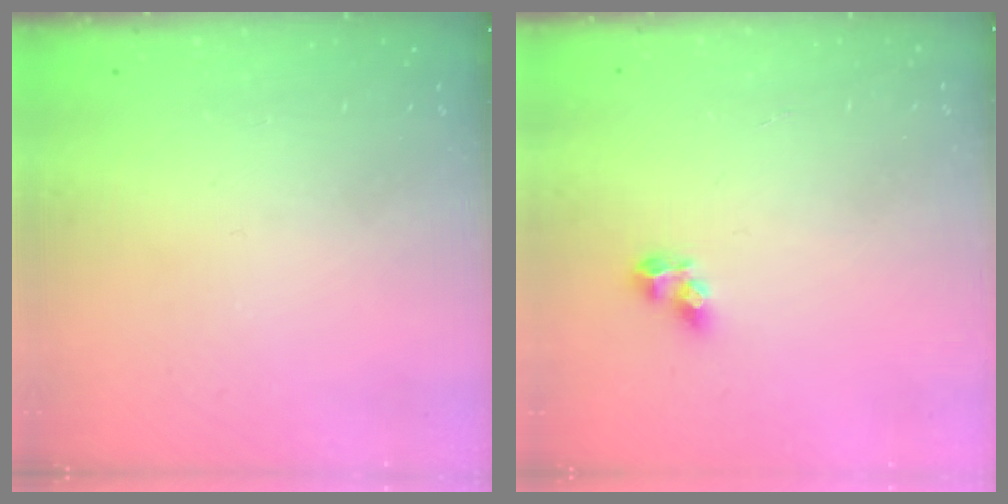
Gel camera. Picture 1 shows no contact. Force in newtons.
{"total": 5.2, "press": 5.2, "slide": 0.4}